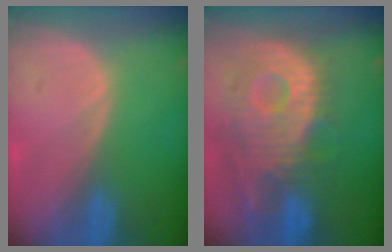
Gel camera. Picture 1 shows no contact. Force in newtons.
{"total": 12.2, "press": 10.9, "slide": 5.6}